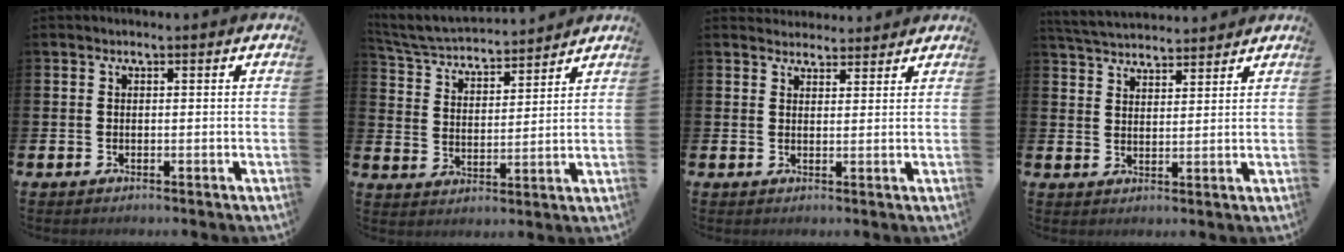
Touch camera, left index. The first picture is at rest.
{"total": 4.9, "force": [4.8, 0.8, 0.6], "torque": [-0.034, -0.042, 0.081]}
{"total": 3.0, "force": [2.8, 1.0, -0.3], "torque": [0.012, -0.015, 0.050]}
{"total": 4.4, "force": [4.3, 0.7, 0.2], "torque": [-0.019, -0.022, 0.079]}